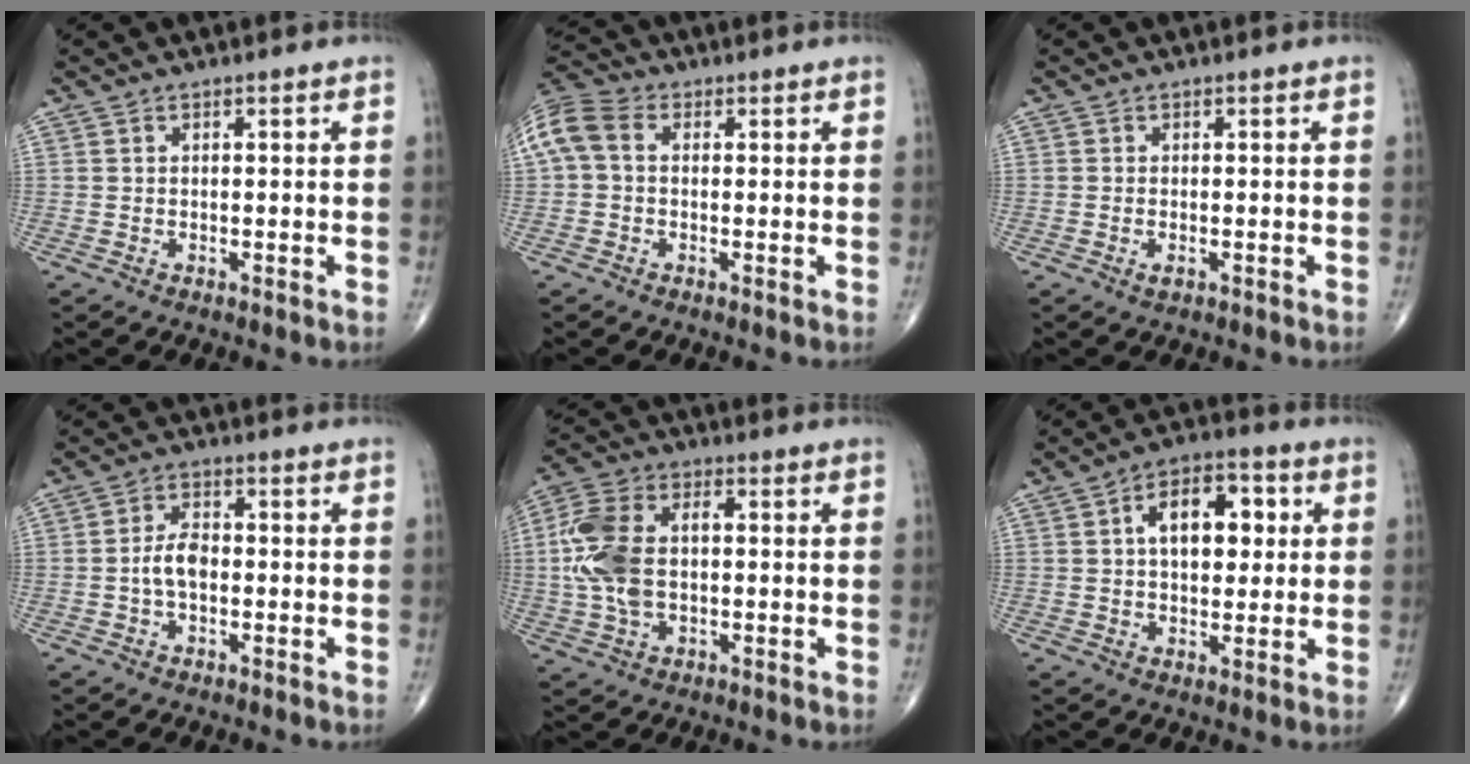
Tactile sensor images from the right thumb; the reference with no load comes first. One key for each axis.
{"total": 8.7, "fx": 1.0, "fy": 6.4, "fz": 5.9, "tx": -0.135, "ty": 0.029, "tz": 0.011}
{"total": 1.1, "fx": -0.4, "fy": 0.5, "fz": 0.8, "tx": -0.018, "ty": -0.002, "tz": -0.006}
{"total": 4.7, "fx": -0.8, "fy": 2.7, "fz": 3.7, "tx": -0.068, "ty": 0.016, "tz": -0.019}
{"total": 13.1, "fx": 0.2, "fy": 7.9, "fz": 10.5, "tx": -0.227, "ty": 0.024, "tz": 0.000}
{"total": 11.5, "fx": 2.4, "fy": 6.8, "fz": 9.0, "tx": -0.105, "ty": 0.013, "tz": 0.031}